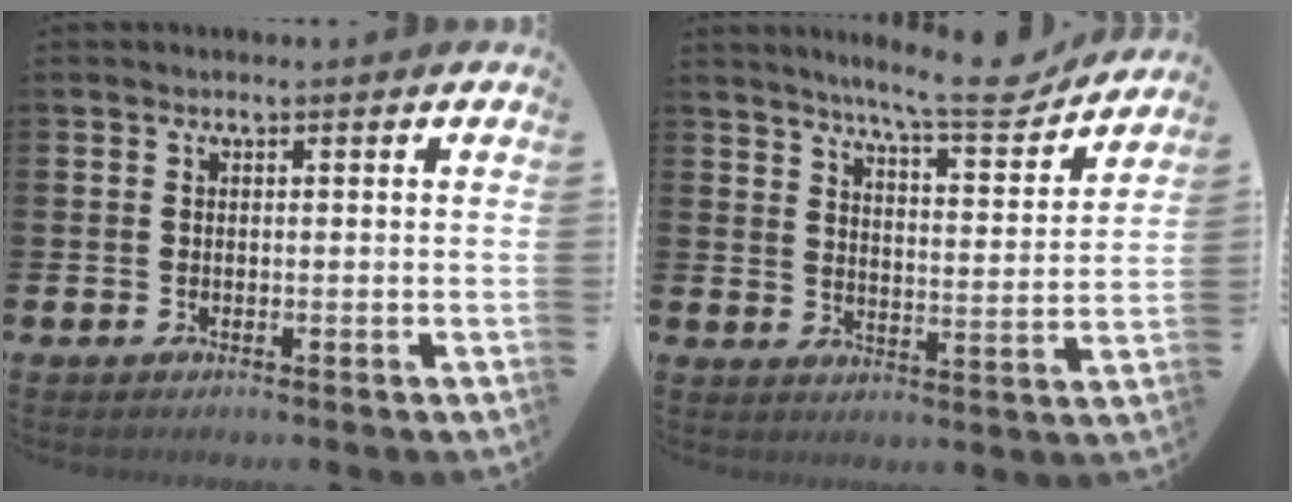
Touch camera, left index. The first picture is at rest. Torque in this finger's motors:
{"motor_torque": [1.00, -1.14, 0.18, 0.15]}